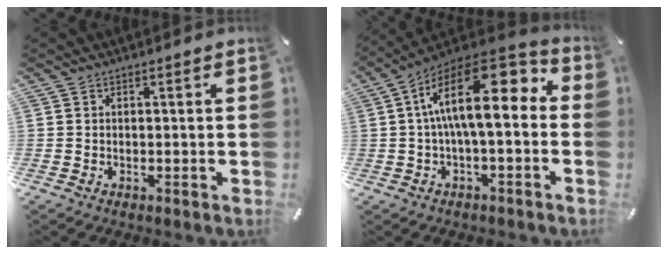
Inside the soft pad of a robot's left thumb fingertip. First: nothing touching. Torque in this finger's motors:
{"motor_torque": [1.45, 3.56, 2.30, -0.48, 0.67]}